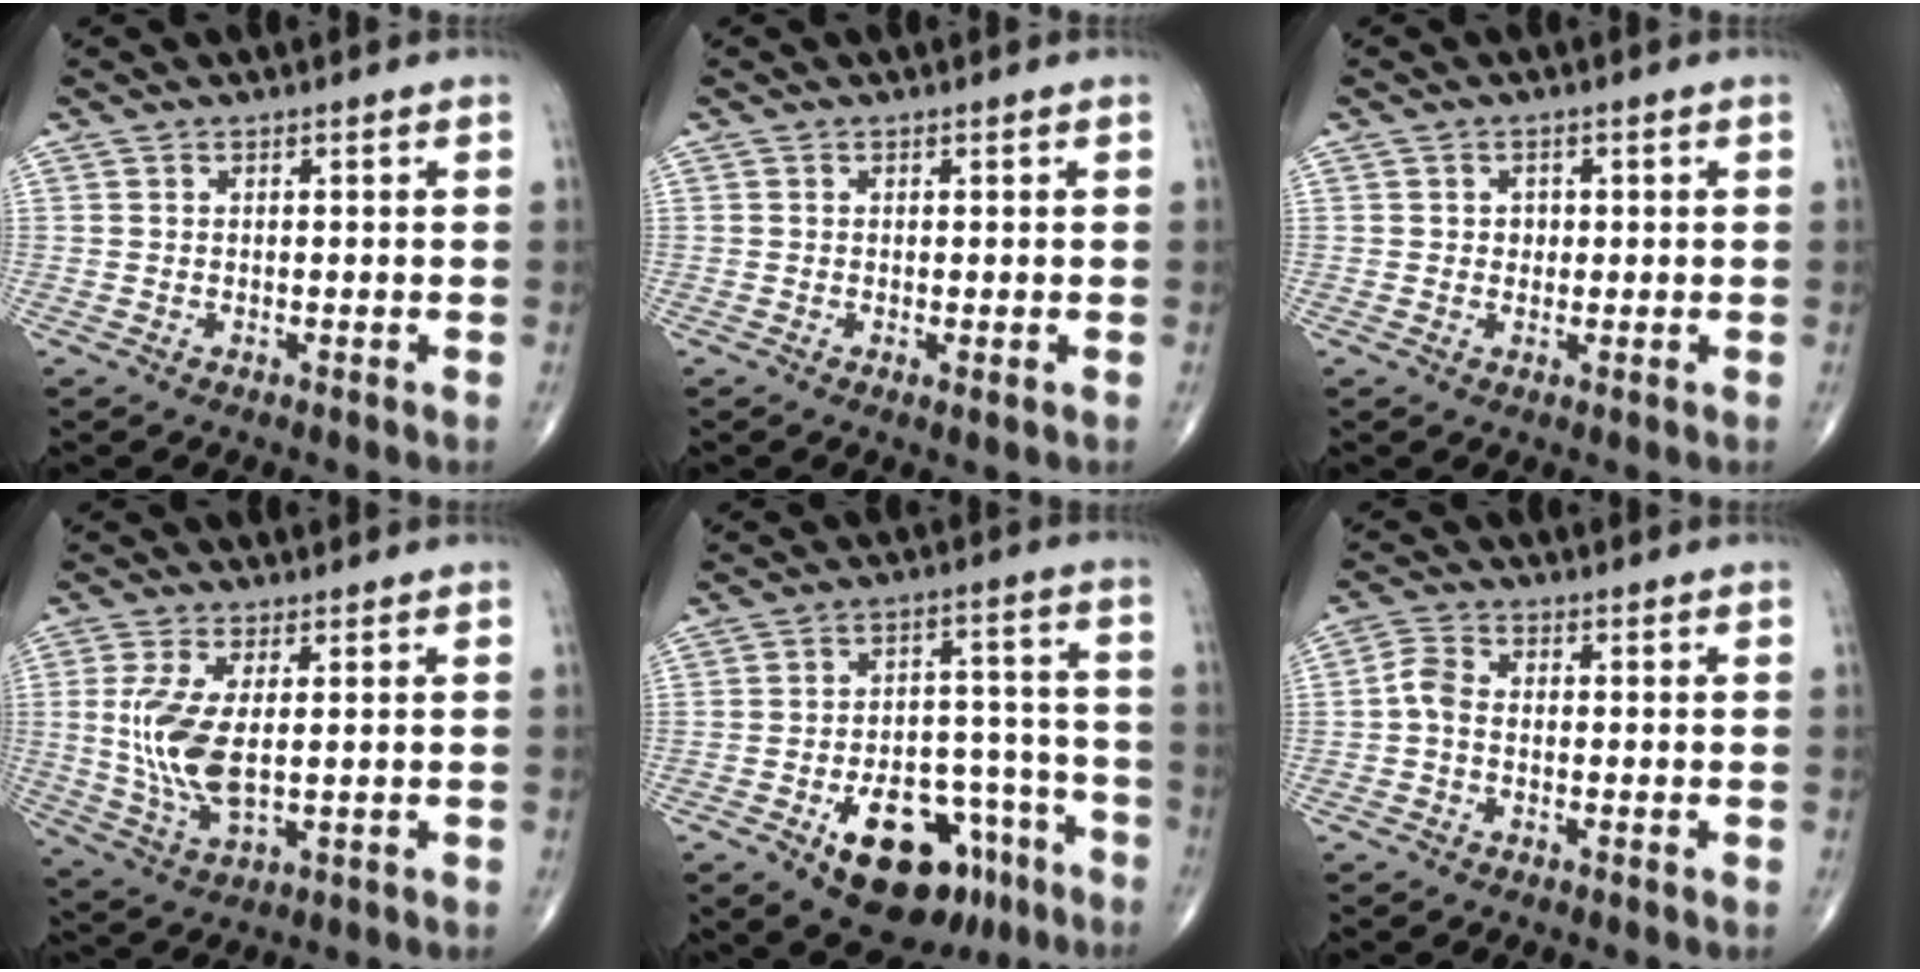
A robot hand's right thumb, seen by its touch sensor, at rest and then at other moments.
{"total": 0.8, "force": [-0.1, 0.1, 0.8], "torque": [-0.017, -0.004, -0.005]}
{"total": 1.8, "force": [0.2, 1.6, 0.8], "torque": [0.003, 0.004, 0.001]}
{"total": 10.3, "force": [0.6, 4.4, 9.3], "torque": [-0.210, -0.013, 0.022]}
{"total": 18.3, "force": [-10.0, 10.0, 11.6], "torque": [-0.124, 0.075, -0.139]}
{"total": 3.6, "force": [-0.8, 2.2, 2.7], "torque": [-0.050, 0.012, -0.027]}